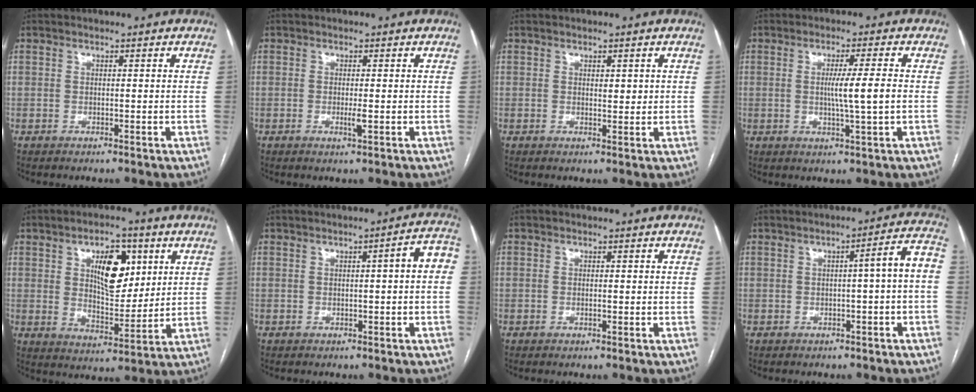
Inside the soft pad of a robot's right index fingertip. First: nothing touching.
{"total": 1.5, "force": [-0.3, 0.1, 1.5], "torque": [-0.027, -0.004, -0.004]}
{"total": 1.4, "force": [0.5, 0.7, 1.2], "torque": [-0.015, -0.003, 0.008]}
{"total": 5.6, "force": [-0.1, -0.8, 5.5], "torque": [-0.093, -0.008, -0.001]}
{"total": 10.4, "force": [3.8, 4.6, 8.5], "torque": [-0.135, 0.008, 0.068]}
{"total": 4.4, "force": [0.0, 0.5, 4.4], "torque": [-0.047, 0.014, -0.004]}
{"total": 0.0}
{"total": 5.6, "force": [-0.8, 0.0, 5.6], "torque": [-0.065, 0.021, -0.011]}